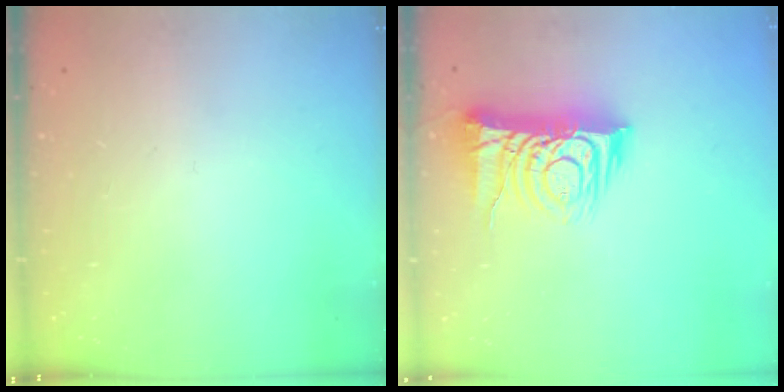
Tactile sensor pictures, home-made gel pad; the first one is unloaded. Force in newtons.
{"total": 12.2, "press": 12.1, "slide": 1.3}